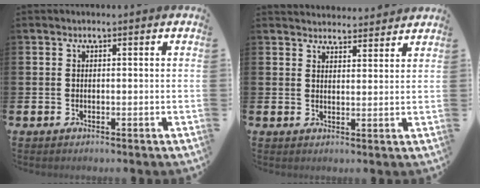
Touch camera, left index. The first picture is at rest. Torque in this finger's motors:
{"motor_torque": [0.50, -0.87, 0.06, 0.00]}